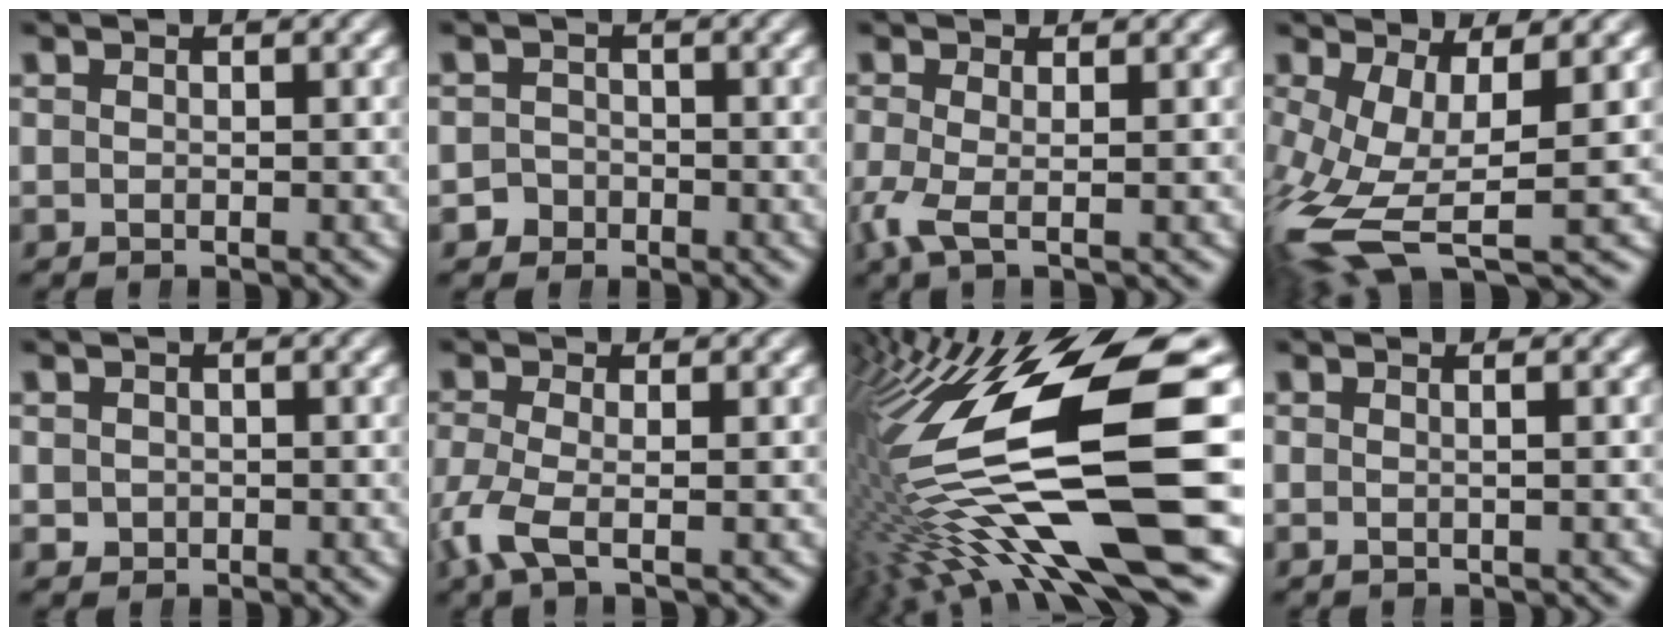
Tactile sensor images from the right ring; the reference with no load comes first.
{"total": 2.9, "force": [-1.7, 2.3, 0.0], "torque": [-0.005, -0.014, -0.030]}
{"total": 2.2, "force": [-0.9, 0.6, 1.9], "torque": [-0.065, -0.024, -0.008]}
{"total": 8.1, "force": [-3.1, 4.2, 6.2], "torque": [-0.160, -0.062, -0.016]}
{"total": 1.3, "force": [-0.3, 1.2, 0.3], "torque": [-0.015, -0.014, 0.006]}
{"total": 3.1, "force": [-1.4, 1.2, 2.6], "torque": [-0.078, -0.024, -0.014]}
{"total": 18.4, "force": [-1.9, 8.1, 16.5], "torque": [-0.290, -0.028, -0.004]}
{"total": 0.9, "force": [0.0, -0.4, 0.8], "torque": [-0.013, 0.000, 0.001]}